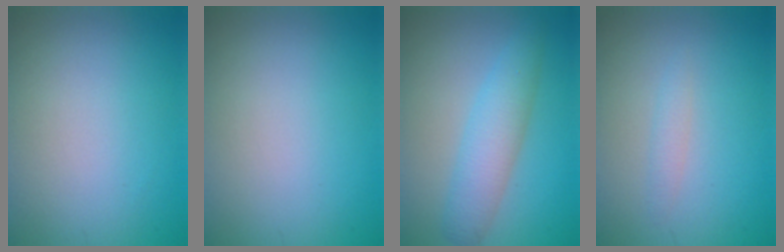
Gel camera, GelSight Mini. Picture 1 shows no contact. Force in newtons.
{"total": 0.0}
{"total": 4.1, "press": 4.1, "slide": 0.2}
{"total": 1.1, "press": 1.1, "slide": 0.1}